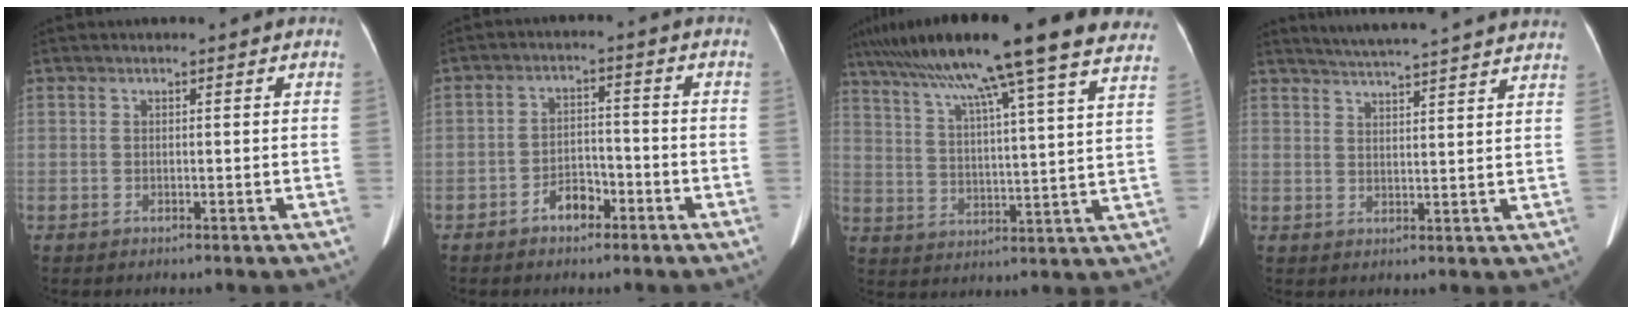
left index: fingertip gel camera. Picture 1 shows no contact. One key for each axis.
{"total": 4.2, "fx": -2.8, "fy": 2.3, "fz": 2.2, "tx": -0.038, "ty": 0.013, "tz": -0.045}
{"total": 29.1, "fx": 23.1, "fy": 0.4, "fz": 17.6, "tx": -0.268, "ty": 0.005, "tz": 0.314}
{"total": 18.4, "fx": 17.1, "fy": 0.0, "fz": 6.8, "tx": -0.109, "ty": -0.004, "tz": 0.219}